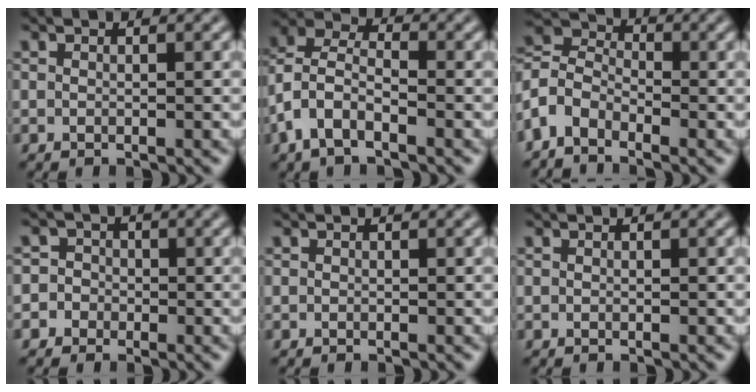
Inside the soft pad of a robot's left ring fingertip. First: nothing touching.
{"total": 5.6, "force": [-2.2, 3.1, 4.1], "torque": [-0.091, 0.008, -0.056]}
{"total": 4.5, "force": [-2.8, 2.7, 2.2], "torque": [-0.048, 0.008, -0.076]}
{"total": 3.9, "force": [-1.3, 3.6, 0.4], "torque": [0.034, 0.015, -0.052]}
{"total": 0.0}
{"total": 0.0}